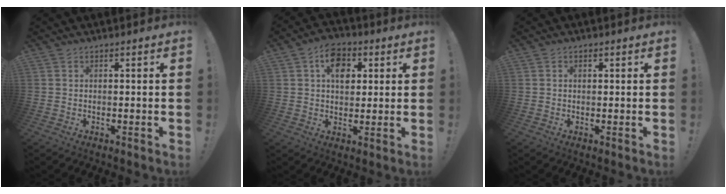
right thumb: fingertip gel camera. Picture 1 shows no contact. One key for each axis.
{"total": 8.8, "fx": 2.8, "fy": 6.5, "fz": 5.3, "tx": -0.067, "ty": -0.001, "tz": 0.048}
{"total": 0.7, "fx": 0.2, "fy": 0.5, "fz": 0.5, "tx": -0.006, "ty": 0.002, "tz": 0.003}